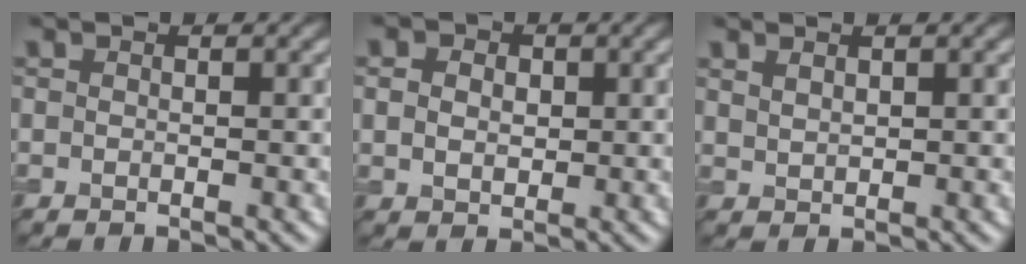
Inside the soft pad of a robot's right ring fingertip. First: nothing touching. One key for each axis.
{"total": 3.4, "fx": 1.0, "fy": 2.6, "fz": 1.9, "tx": -0.034, "ty": 0.012, "tz": 0.003}
{"total": 1.2, "fx": 0.9, "fy": 0.5, "fz": 0.5, "tx": -0.016, "ty": -0.001, "tz": 0.023}